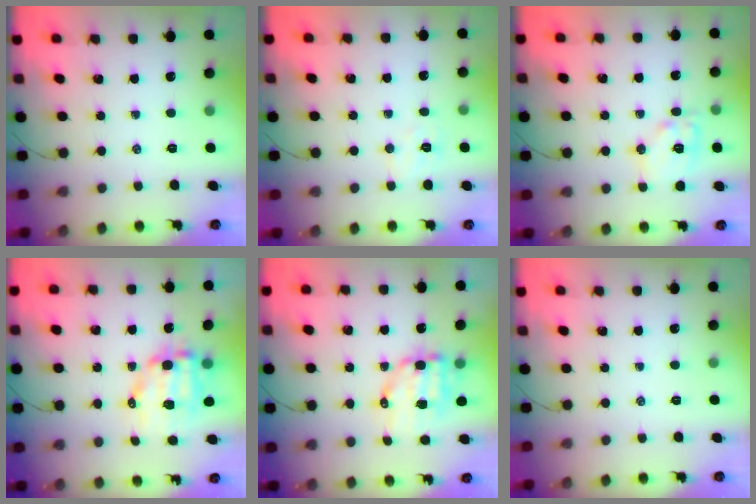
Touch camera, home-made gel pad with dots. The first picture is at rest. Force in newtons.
{"total": 5.3, "press": 5.2, "slide": 1.1}
{"total": 11.1, "press": 11.1, "slide": 1.2}
{"total": 9.9, "press": 9.6, "slide": 2.1}
{"total": 9.1, "press": 8.9, "slide": 1.9}
{"total": 0.0}